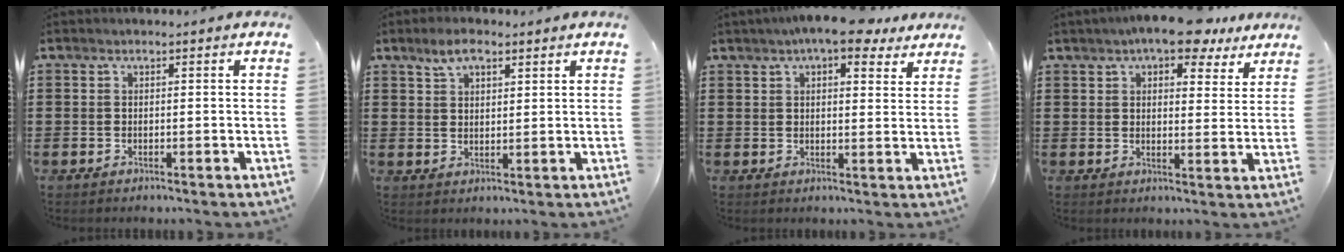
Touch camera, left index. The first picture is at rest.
{"total": 4.4, "force": [2.9, 2.0, 2.6], "torque": [-0.049, 0.005, 0.051]}
{"total": 6.6, "force": [5.1, 1.6, 3.8], "torque": [-0.072, -0.007, 0.089]}
{"total": 7.8, "force": [6.3, 2.3, 4.0], "torque": [-0.072, -0.015, 0.112]}